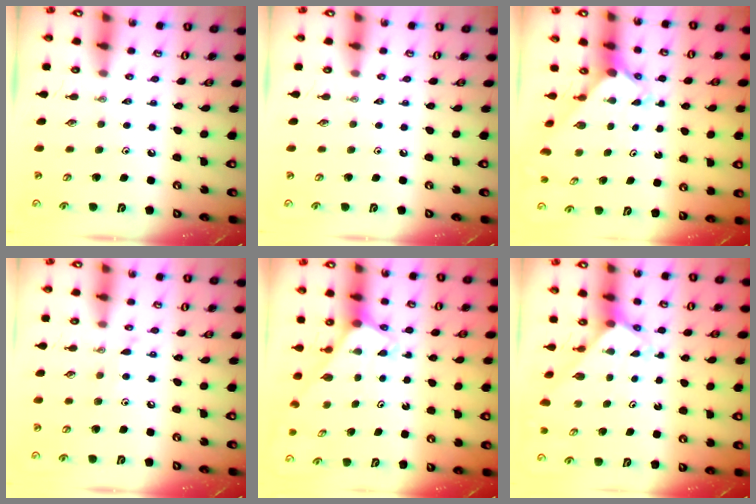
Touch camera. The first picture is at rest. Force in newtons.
{"total": 0.0}
{"total": 2.5, "press": 2.5, "slide": 0.3}
{"total": 6.0, "press": 6.0, "slide": 0.4}
{"total": 2.8, "press": 2.8, "slide": 0.2}
{"total": 2.9, "press": 2.9, "slide": 0.1}